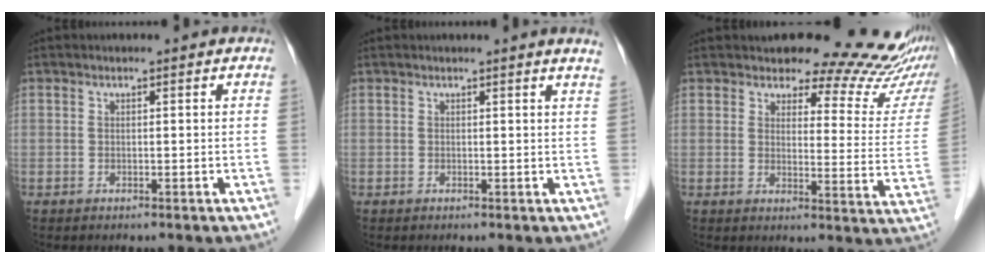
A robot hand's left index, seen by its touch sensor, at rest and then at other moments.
{"total": 2.0, "force": [1.8, -0.5, 0.8], "torque": [-0.020, -0.012, 0.013]}
{"total": 16.4, "force": [15.2, 4.3, 4.2], "torque": [-0.014, -0.081, 0.141]}